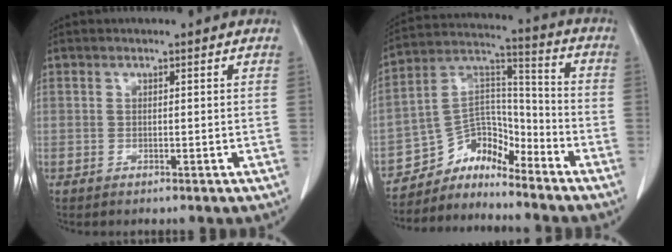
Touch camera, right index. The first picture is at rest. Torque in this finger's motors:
{"motor_torque": [0.19, -0.08, 0.08, 0.00]}